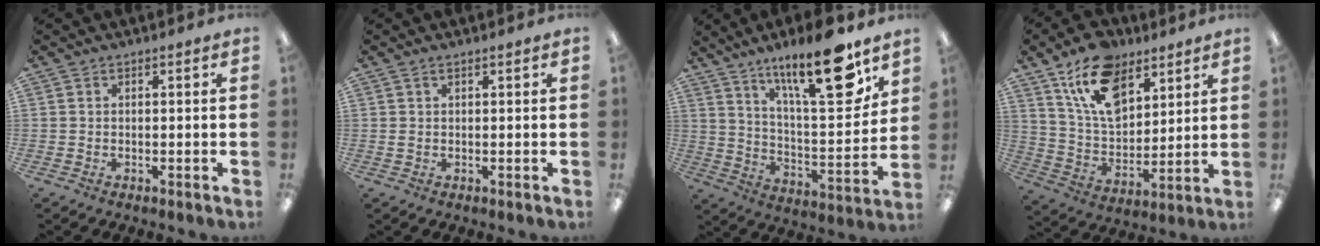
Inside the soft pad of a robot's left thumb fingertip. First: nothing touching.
{"total": 1.3, "force": [0.7, 0.7, 0.9], "torque": [-0.013, 0.000, 0.010]}
{"total": 20.3, "force": [14.0, 5.1, 13.8], "torque": [-0.213, -0.086, 0.221]}
{"total": 16.2, "force": [9.9, 9.3, 8.8], "torque": [-0.157, -0.036, 0.185]}